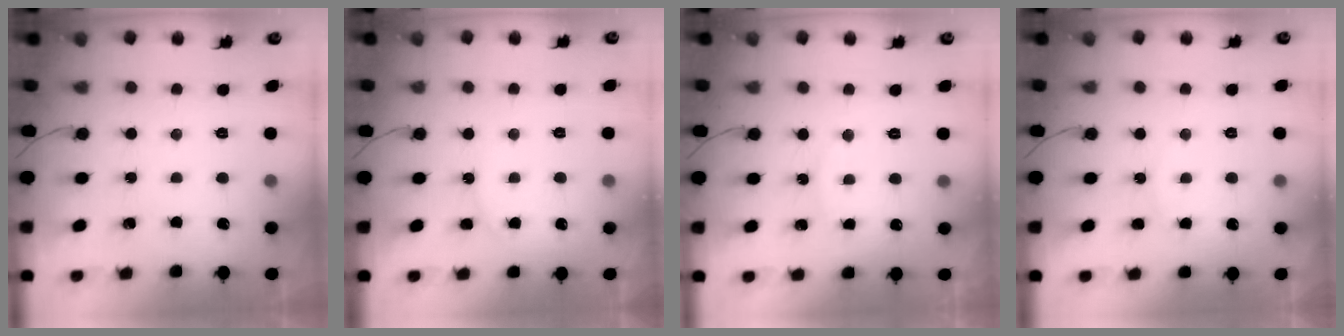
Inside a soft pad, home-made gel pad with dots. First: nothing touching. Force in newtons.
{"total": 3.9, "press": 3.9, "slide": 0.5}
{"total": 5.3, "press": 5.3, "slide": 0.4}
{"total": 3.3, "press": 3.3, "slide": 0.6}